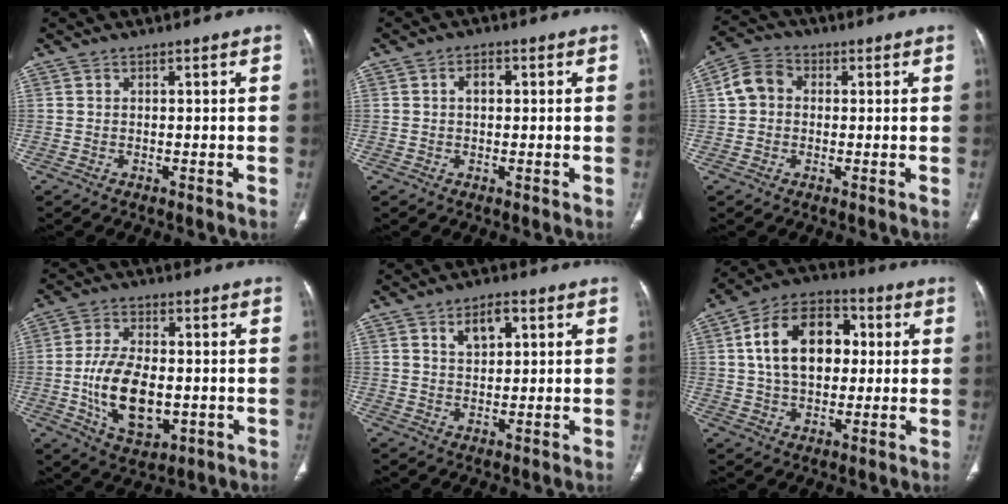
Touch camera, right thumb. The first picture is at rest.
{"total": 2.5, "force": [0.3, 1.8, 1.8], "torque": [-0.024, 0.009, 0.002]}
{"total": 6.3, "force": [0.5, 5.3, 3.4], "torque": [-0.059, 0.019, 0.000]}
{"total": 13.9, "force": [-2.2, 7.9, 11.2], "torque": [-0.188, -0.001, -0.027]}
{"total": 5.6, "force": [2.2, 3.3, 3.9], "torque": [-0.048, -0.004, 0.037]}
{"total": 16.7, "force": [2.7, 11.1, 12.1], "torque": [-0.172, 0.019, 0.038]}